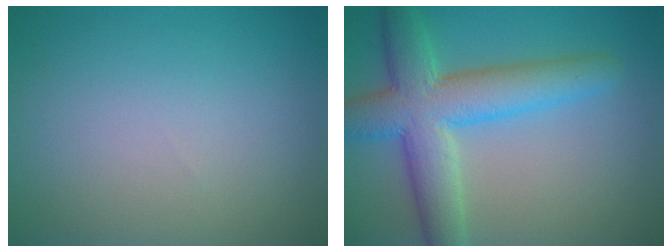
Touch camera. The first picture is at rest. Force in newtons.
{"total": 7.7, "press": 7.7, "slide": 0.5}